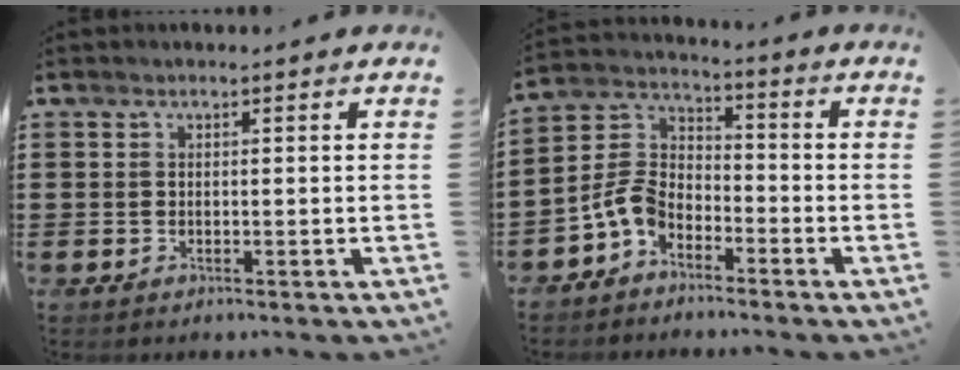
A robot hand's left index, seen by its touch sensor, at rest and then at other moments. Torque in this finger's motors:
{"motor_torque": [0.77, 0.45, 0.29, 0.06]}